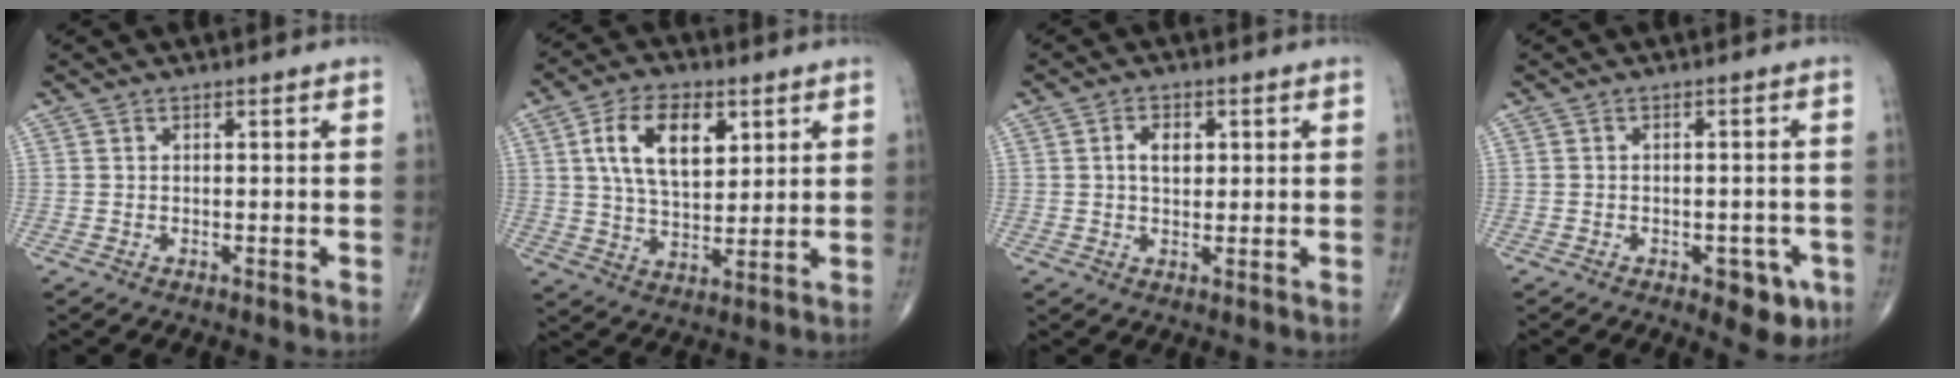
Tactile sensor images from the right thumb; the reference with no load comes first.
{"total": 12.9, "force": [4.4, 7.1, 9.8], "torque": [-0.156, -0.012, 0.083]}
{"total": 4.3, "force": [1.0, 2.7, 3.2], "torque": [-0.041, -0.001, 0.015]}
{"total": 6.0, "force": [-2.8, 3.2, 4.2], "torque": [-0.029, 0.009, -0.030]}